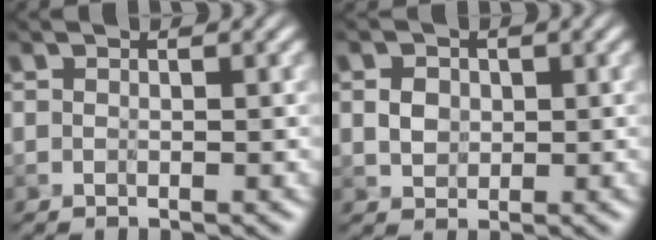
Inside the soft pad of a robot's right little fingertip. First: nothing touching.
{"total": 2.1, "force": [0.1, 1.8, 1.2], "torque": [-0.024, -0.002, 0.003]}